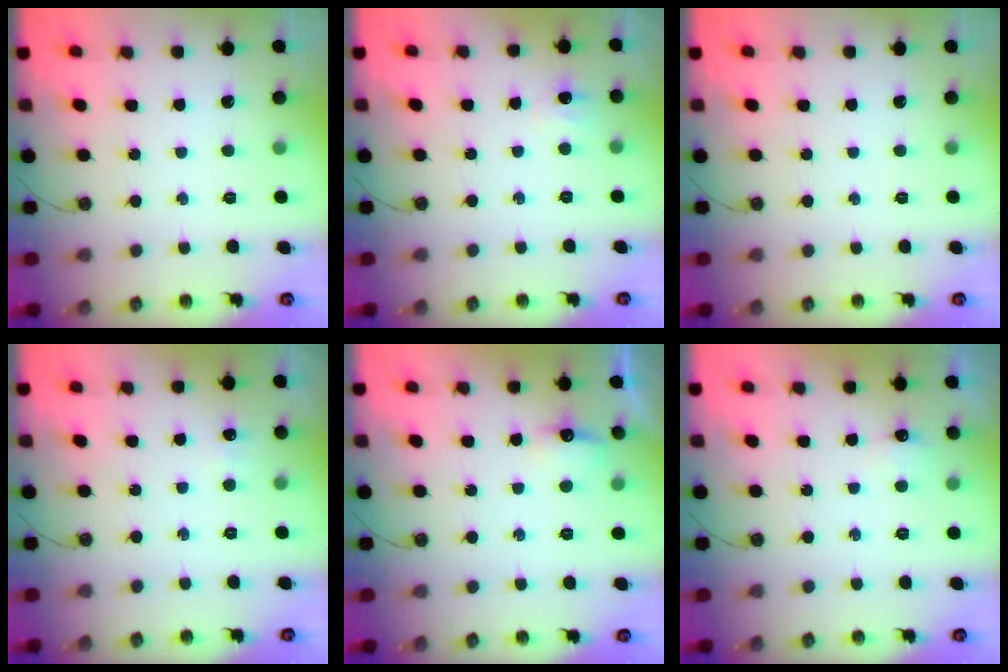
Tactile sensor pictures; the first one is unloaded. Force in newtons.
{"total": 3.6, "press": 3.5, "slide": 0.8}
{"total": 0.0}
{"total": 3.9, "press": 3.9, "slide": 0.2}
{"total": 6.6, "press": 6.5, "slide": 0.9}
{"total": 4.3, "press": 4.2, "slide": 1.1}